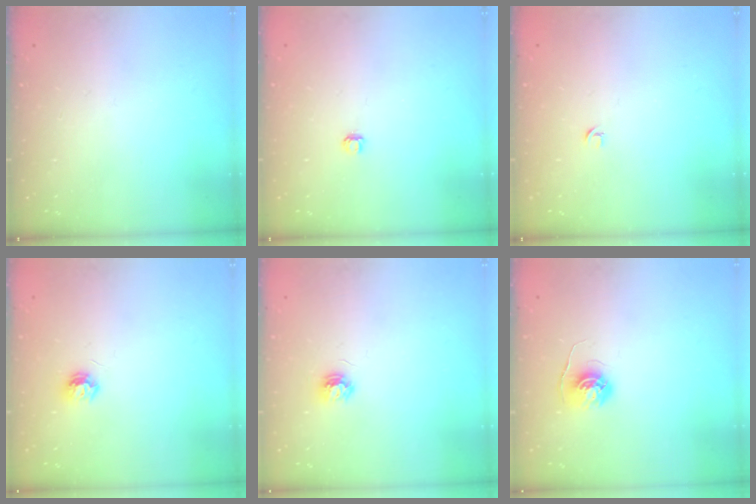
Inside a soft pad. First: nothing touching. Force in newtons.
{"total": 2.8, "press": 2.8, "slide": 0.3}
{"total": 2.7, "press": 2.6, "slide": 0.6}
{"total": 5.7, "press": 5.6, "slide": 0.7}
{"total": 3.7, "press": 3.7, "slide": 0.4}
{"total": 5.6, "press": 5.5, "slide": 0.4}